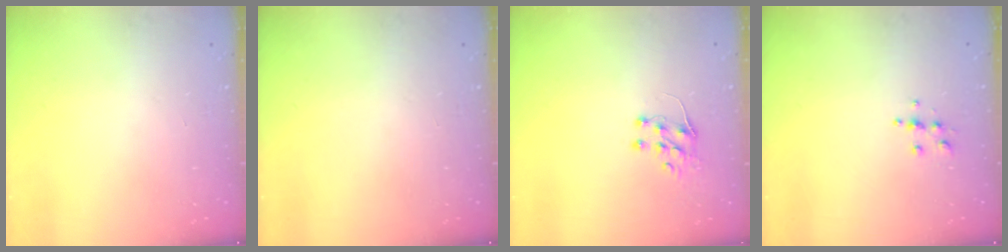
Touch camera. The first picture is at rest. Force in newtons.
{"total": 0.0}
{"total": 6.0, "press": 5.9, "slide": 0.7}
{"total": 4.9, "press": 4.9, "slide": 0.5}